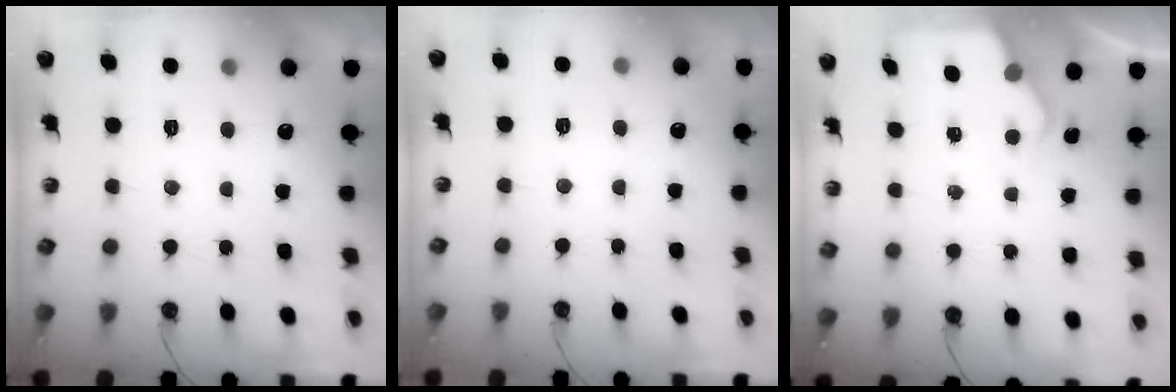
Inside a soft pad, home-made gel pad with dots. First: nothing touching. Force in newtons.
{"total": 3.5, "press": 3.5, "slide": 0.4}
{"total": 3.0, "press": 2.9, "slide": 0.5}